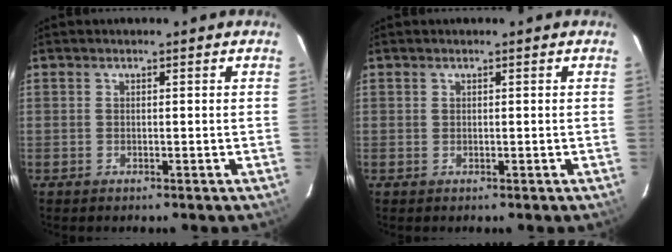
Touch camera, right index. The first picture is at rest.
{"total": 0.0}